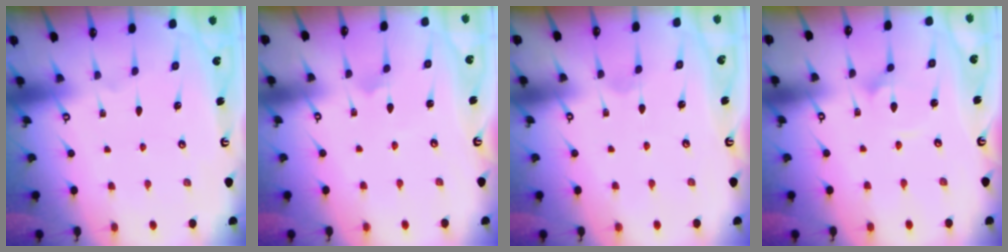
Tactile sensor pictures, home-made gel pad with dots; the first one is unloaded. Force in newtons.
{"total": 2.2, "press": 2.2, "slide": 0.1}
{"total": 1.2, "press": 1.2, "slide": 0.1}
{"total": 1.6, "press": 1.6, "slide": 0.0}